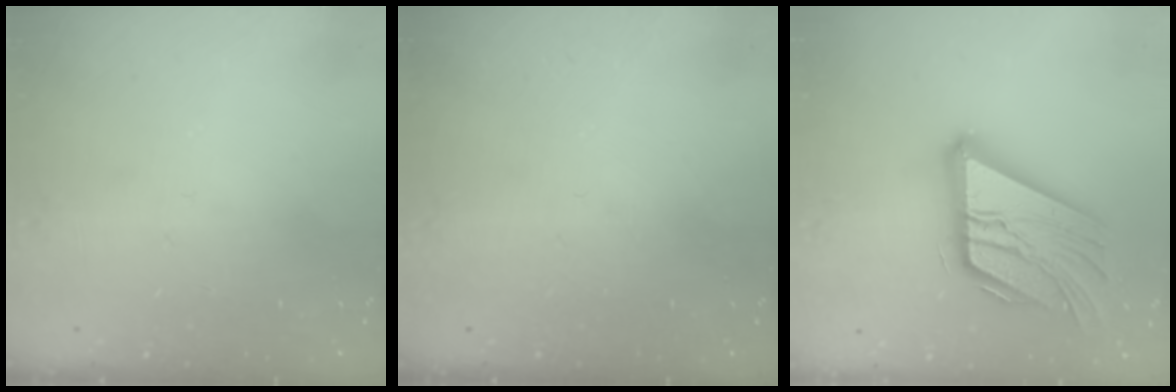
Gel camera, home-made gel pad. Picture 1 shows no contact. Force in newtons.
{"total": 0.0}
{"total": 21.7, "press": 21.6, "slide": 1.9}